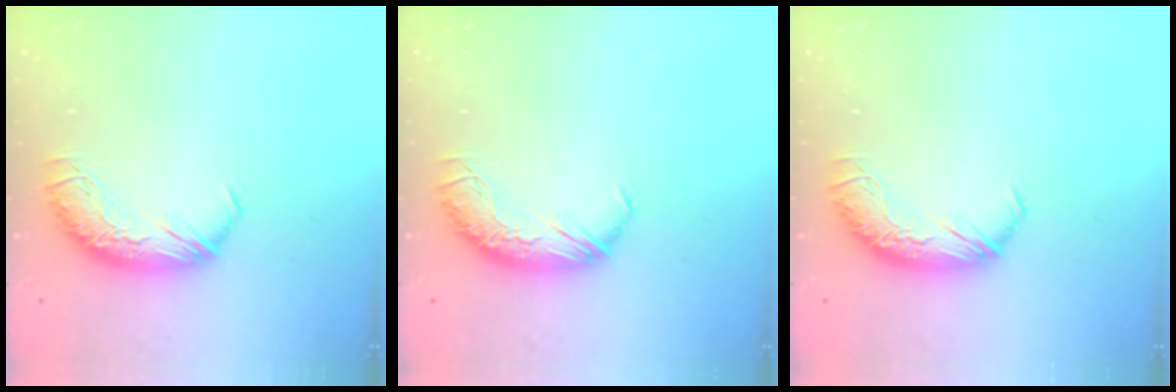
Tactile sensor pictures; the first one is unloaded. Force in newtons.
{"total": 0.0}
{"total": 0.0}